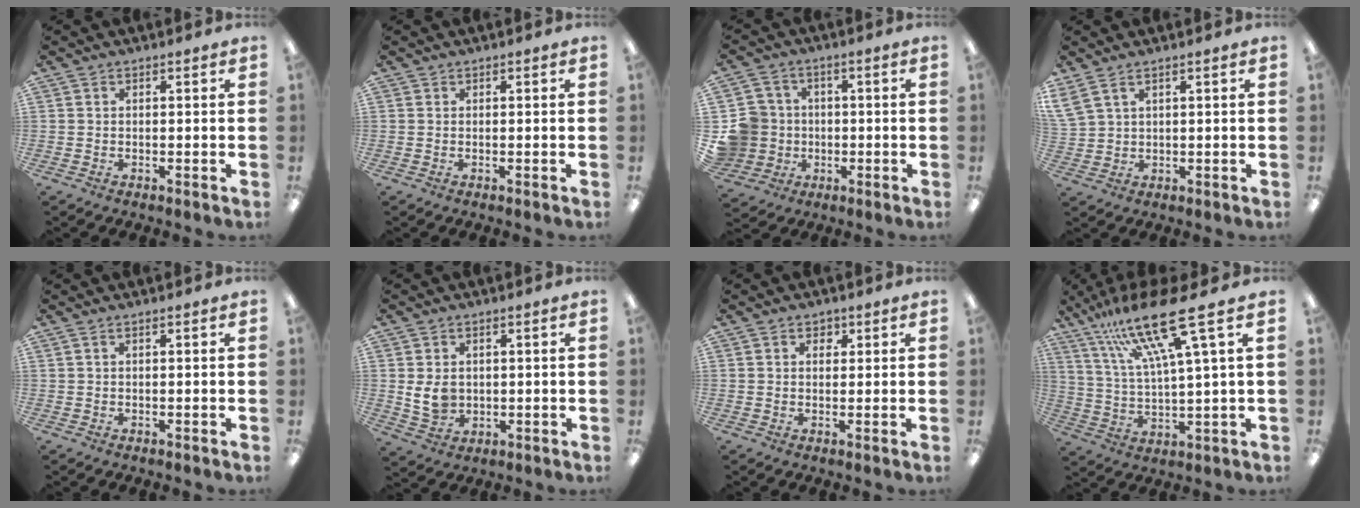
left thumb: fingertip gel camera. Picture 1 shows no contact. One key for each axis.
{"total": 0.0}
{"total": 9.6, "fx": -0.9, "fy": 9.4, "fz": 2.0, "tx": -0.065, "ty": 0.019, "tz": -0.007}
{"total": 4.5, "fx": 2.5, "fy": 2.3, "fz": 3.0, "tx": -0.061, "ty": -0.005, "tz": 0.049}
{"total": 1.1, "fx": 0.1, "fy": 0.1, "fz": 1.1, "tx": -0.020, "ty": 0.001, "tz": 0.002}
{"total": 6.1, "fx": 0.6, "fy": 4.6, "fz": 4.0, "tx": -0.089, "ty": -0.001, "tz": 0.009}
{"total": 2.8, "fx": 1.3, "fy": 1.8, "fz": 1.8, "tx": -0.023, "ty": 0.000, "tz": 0.019}
{"total": 19.9, "fx": 12.3, "fy": 2.8, "fz": 15.5, "tx": -0.312, "ty": -0.059, "tz": 0.192}